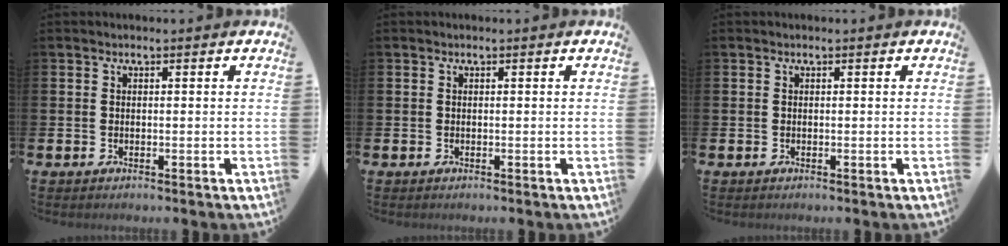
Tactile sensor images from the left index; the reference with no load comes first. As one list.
[{"total": 0.0}, {"total": 0.0}]